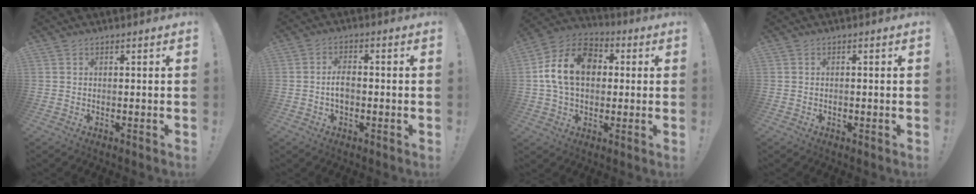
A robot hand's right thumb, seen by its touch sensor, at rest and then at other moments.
{"total": 4.2, "force": [-1.0, 2.2, 3.5], "torque": [-0.065, 0.005, -0.019]}
{"total": 16.9, "force": [2.9, 12.0, 11.5], "torque": [-0.199, 0.009, 0.054]}
{"total": 0.7, "force": [-0.6, 0.4, 0.2], "torque": [-0.008, 0.002, -0.009]}